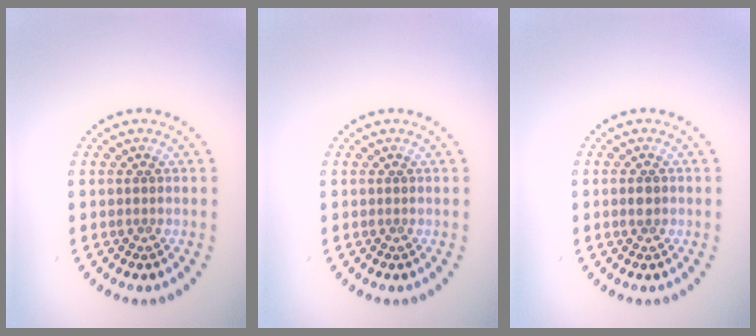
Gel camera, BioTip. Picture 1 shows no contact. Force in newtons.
{"total": 0.0}
{"total": 1.3, "press": 1.3, "slide": 0.0}